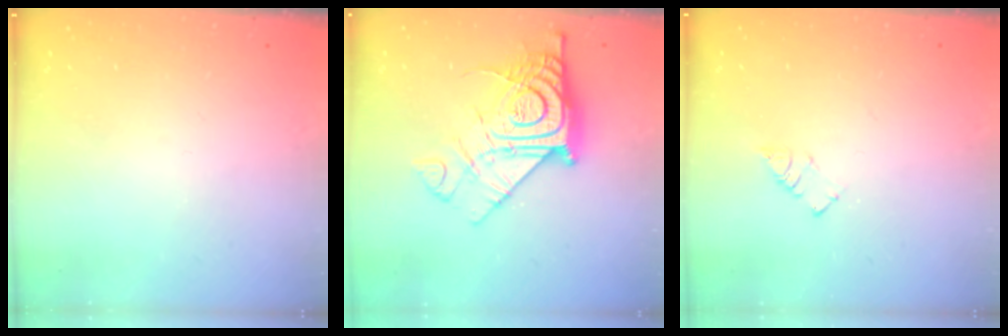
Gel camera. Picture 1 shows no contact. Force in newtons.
{"total": 17.9, "press": 17.8, "slide": 1.7}
{"total": 3.2, "press": 3.2, "slide": 0.4}